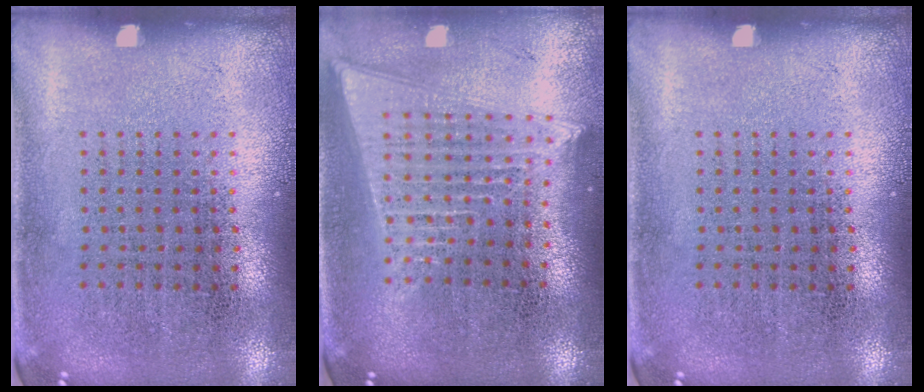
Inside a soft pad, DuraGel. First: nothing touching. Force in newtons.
{"total": 2.0, "press": 1.7, "slide": 1.1}
{"total": 0.0}